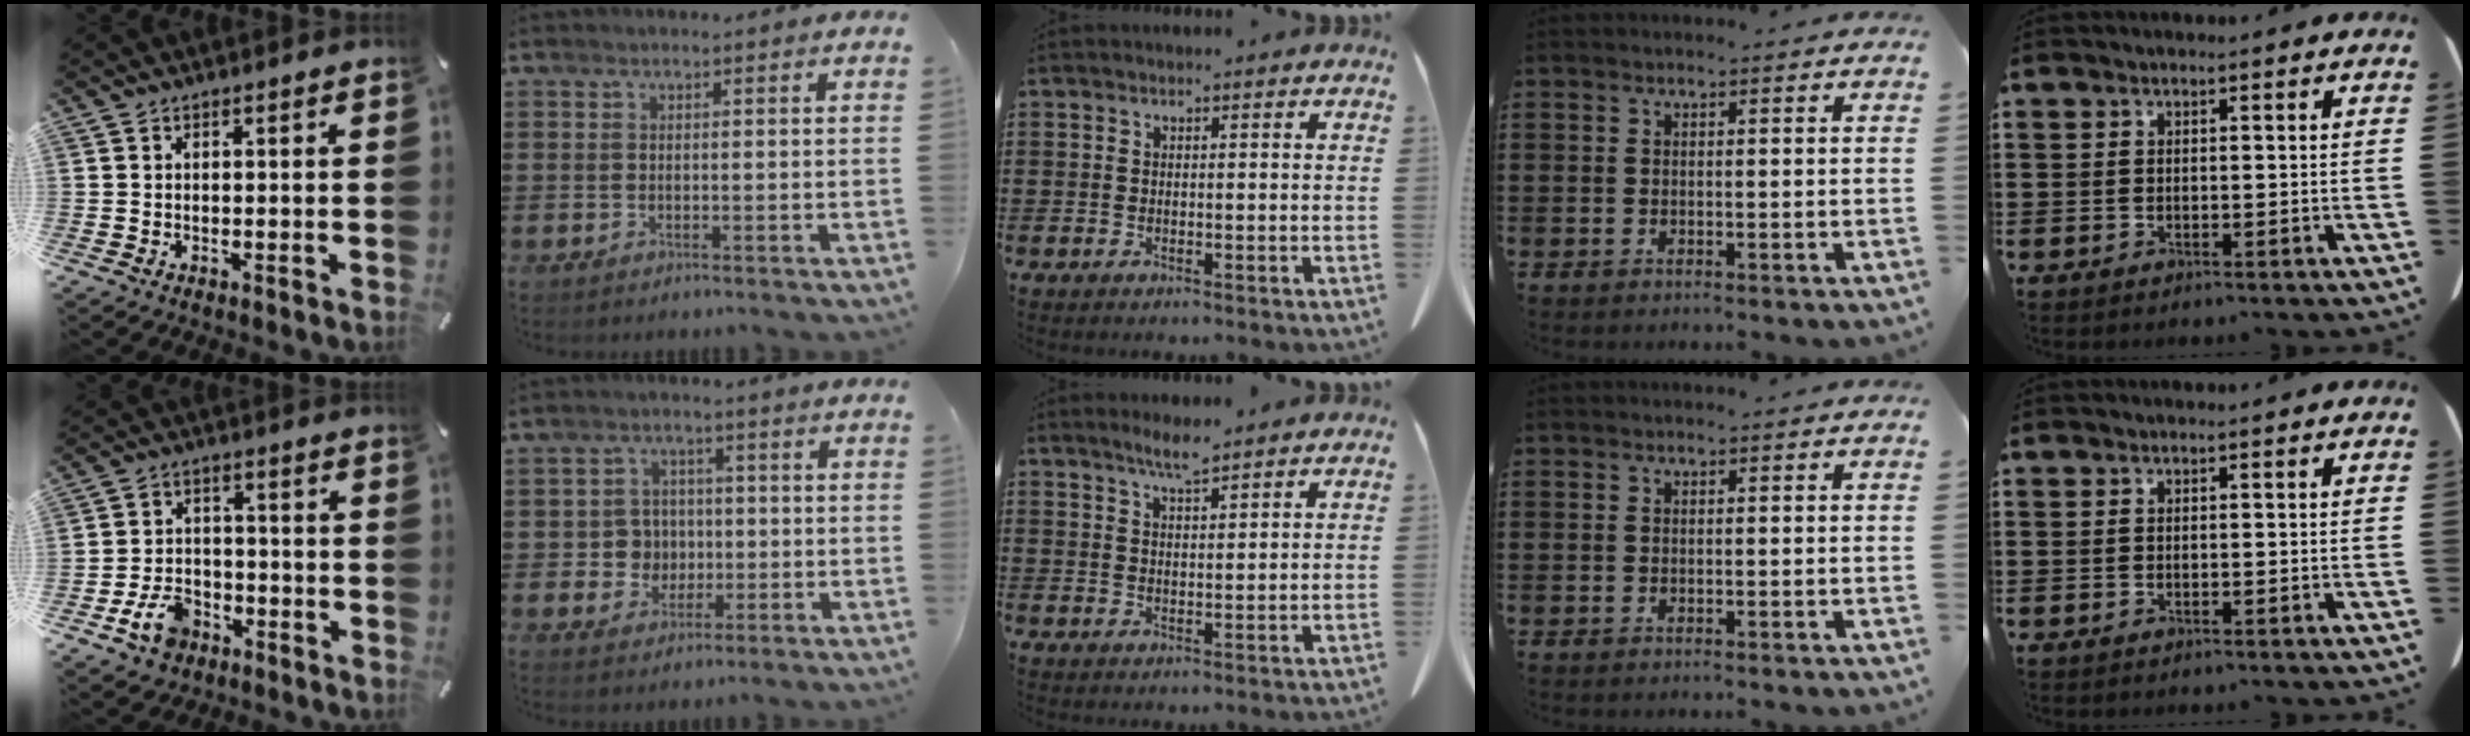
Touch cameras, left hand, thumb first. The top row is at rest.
{"thumb": {"total": 8.1, "force": [-4.2, 5.9, 3.7], "torque": [-0.088, 0.023, -0.078]}, "index": {"total": 4.8, "force": [-0.3, 4.7, 1.2], "torque": [-0.042, 0.012, -0.006]}, "middle": {"total": 3.8, "force": [3.1, 0.2, 2.1], "torque": [-0.047, -0.005, 0.056]}}